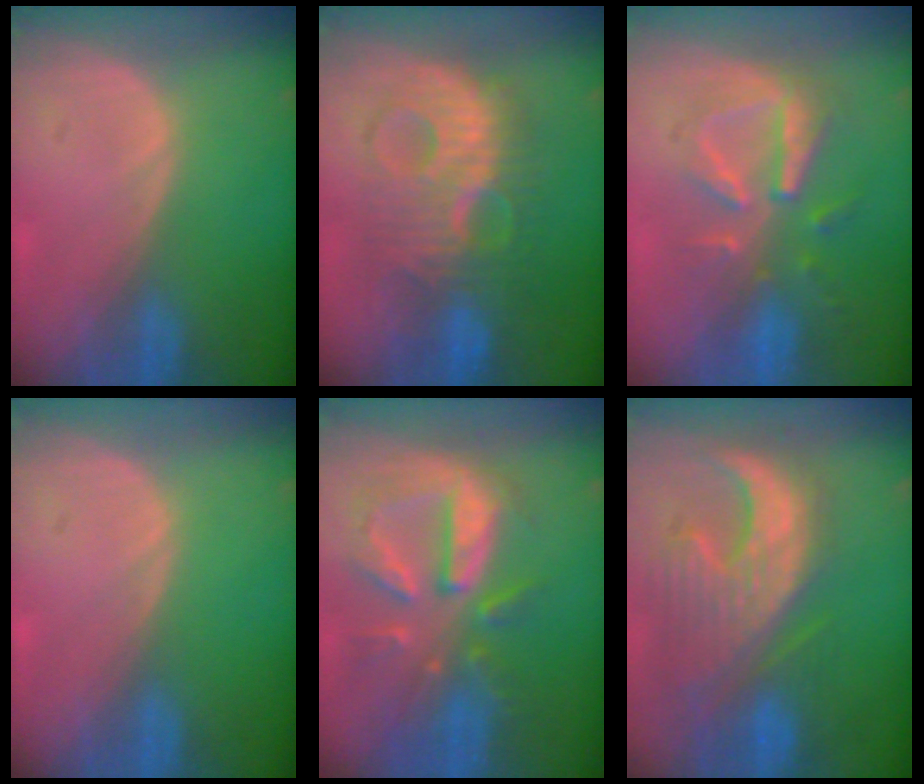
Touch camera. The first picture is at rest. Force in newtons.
{"total": 10.2, "press": 10.2, "slide": 0.4}
{"total": 7.8, "press": 7.6, "slide": 1.5}
{"total": 0.0}
{"total": 10.8, "press": 9.5, "slide": 5.1}
{"total": 12.4, "press": 11.2, "slide": 5.4}